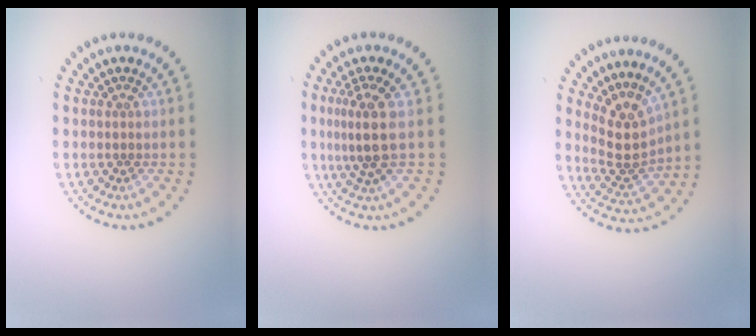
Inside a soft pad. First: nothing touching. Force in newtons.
{"total": 3.3, "press": 2.4, "slide": 2.2}
{"total": 3.4, "press": 2.6, "slide": 2.2}